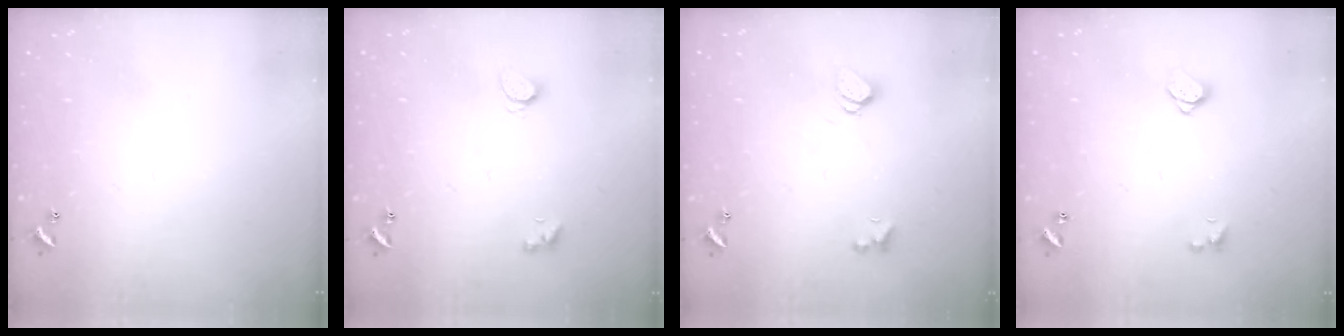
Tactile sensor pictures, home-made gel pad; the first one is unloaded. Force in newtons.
{"total": 2.0, "press": 2.0, "slide": 0.4}
{"total": 2.2, "press": 2.2, "slide": 0.5}
{"total": 1.5, "press": 1.5, "slide": 0.2}